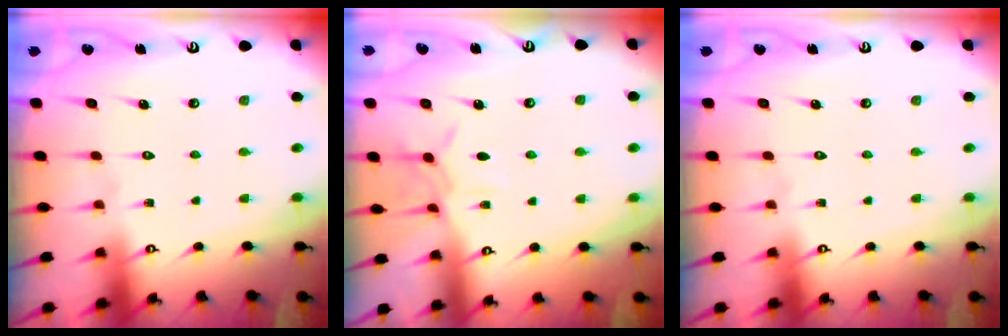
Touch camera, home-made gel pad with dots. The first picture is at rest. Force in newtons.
{"total": 5.9, "press": 5.9, "slide": 0.5}
{"total": 0.0}